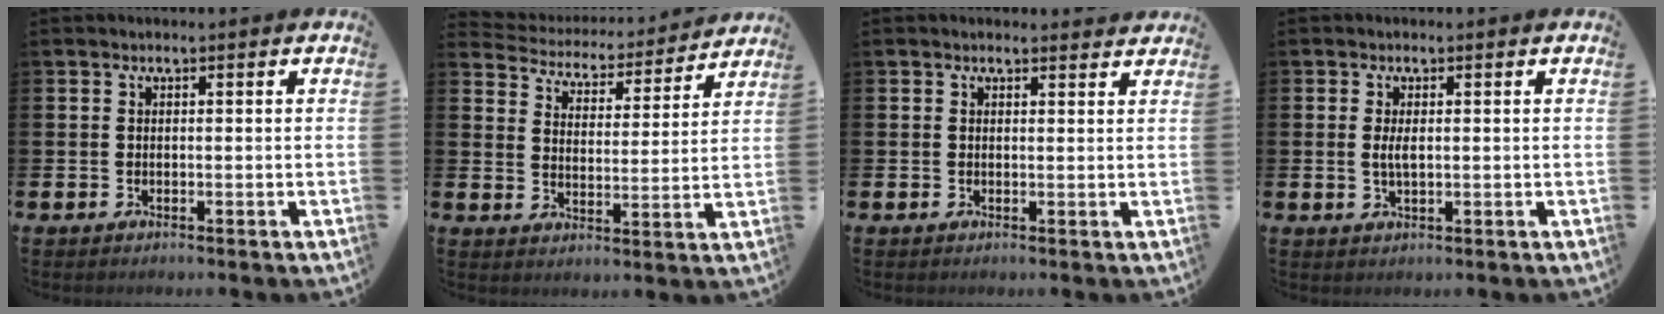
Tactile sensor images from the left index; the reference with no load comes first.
{"total": 4.6, "force": [4.5, 1.1, 0.0], "torque": [-0.027, -0.045, 0.072]}
{"total": 1.2, "force": [1.1, 0.2, 0.1], "torque": [0.006, -0.002, 0.019]}
{"total": 2.2, "force": [0.2, 0.8, 2.0], "torque": [-0.040, 0.003, 0.002]}